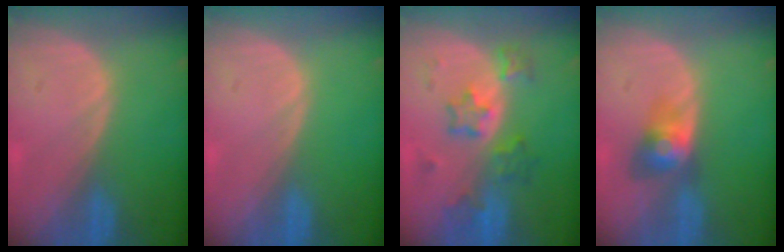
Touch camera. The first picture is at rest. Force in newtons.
{"total": 0.0}
{"total": 6.0, "press": 6.0, "slide": 0.4}
{"total": 4.0, "press": 4.0, "slide": 0.2}